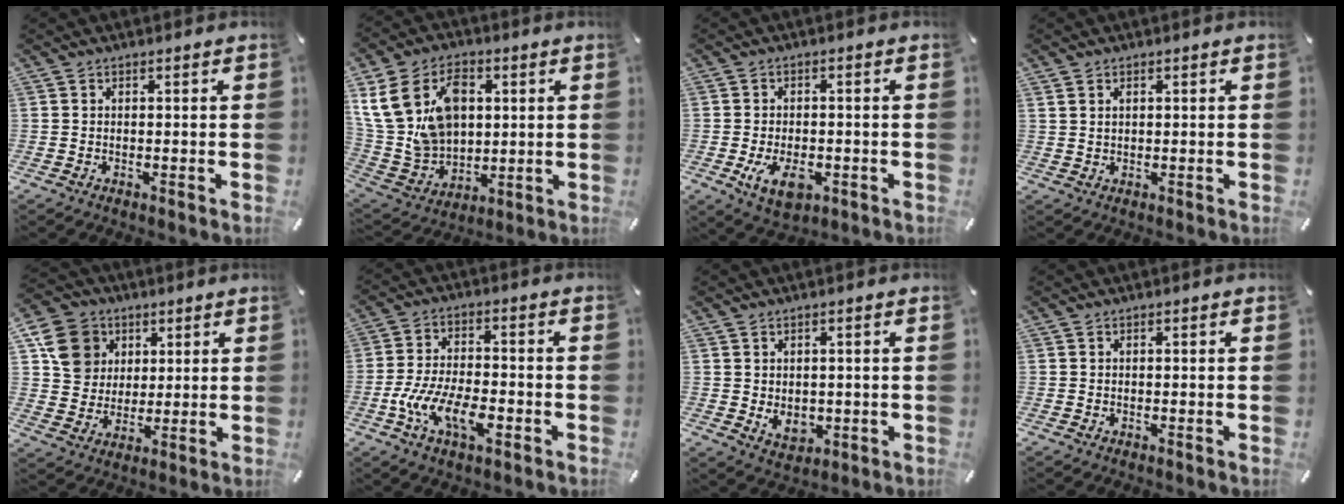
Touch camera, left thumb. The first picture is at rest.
{"total": 17.5, "force": [5.7, 13.3, 9.9], "torque": [-0.225, -0.012, 0.108]}
{"total": 7.1, "force": [-2.4, 4.2, 5.2], "torque": [-0.106, 0.000, -0.045]}
{"total": 1.2, "force": [0.6, 0.7, 0.8], "torque": [-0.016, 0.001, 0.012]}
{"total": 12.2, "force": [4.3, 10.6, 4.2], "torque": [-0.066, -0.006, 0.089]}
{"total": 11.9, "force": [-5.0, 6.0, 9.0], "torque": [-0.179, 0.012, -0.086]}
{"total": 4.4, "force": [0.0, 3.7, 2.4], "torque": [-0.035, -0.003, 0.001]}
{"total": 0.0}